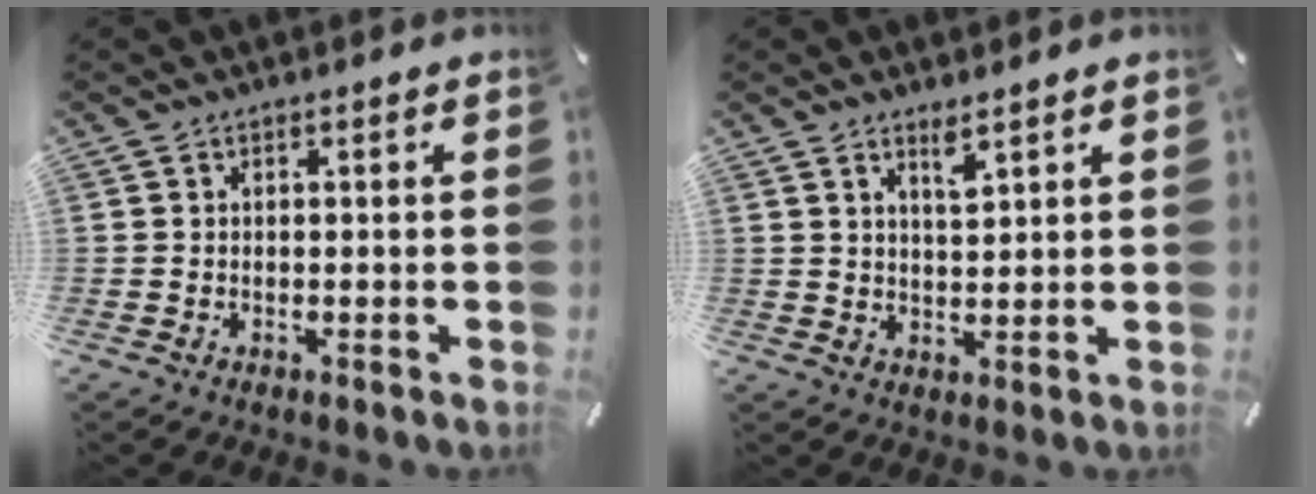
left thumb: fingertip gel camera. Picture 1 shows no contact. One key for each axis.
{"total": 3.5, "fx": 2.7, "fy": 0.6, "fz": 2.2, "tx": -0.041, "ty": -0.010, "tz": 0.047}